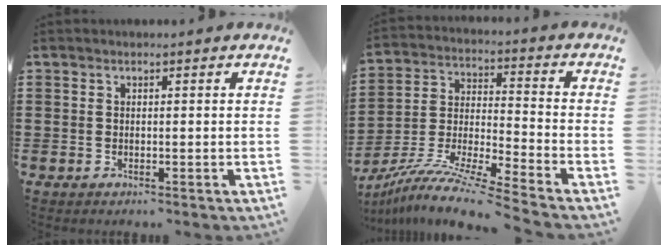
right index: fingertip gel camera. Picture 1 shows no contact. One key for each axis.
{"total": 9.3, "fx": -8.5, "fy": -0.7, "fz": 3.8, "tx": -0.074, "ty": -0.005, "tz": -0.172}